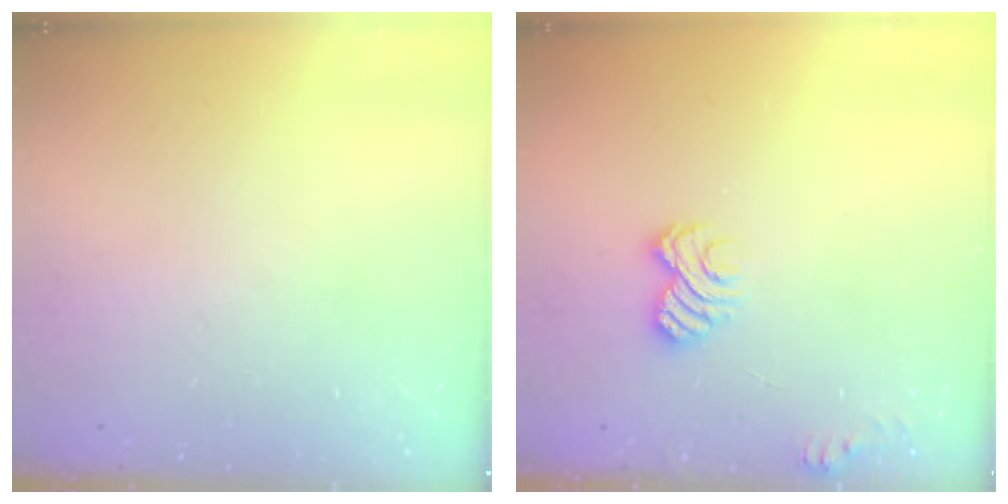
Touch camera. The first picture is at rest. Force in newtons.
{"total": 6.0, "press": 5.8, "slide": 1.3}